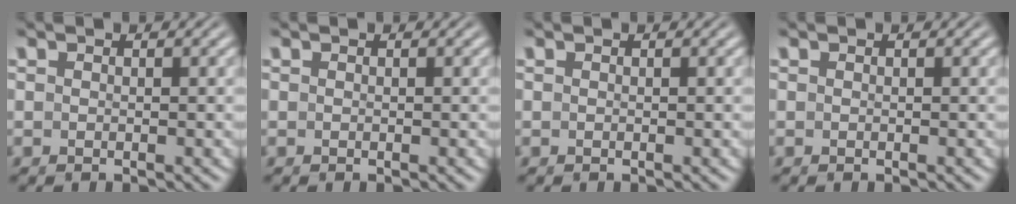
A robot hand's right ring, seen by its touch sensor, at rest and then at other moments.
{"total": 0.0}
{"total": 0.0}
{"total": 0.0}